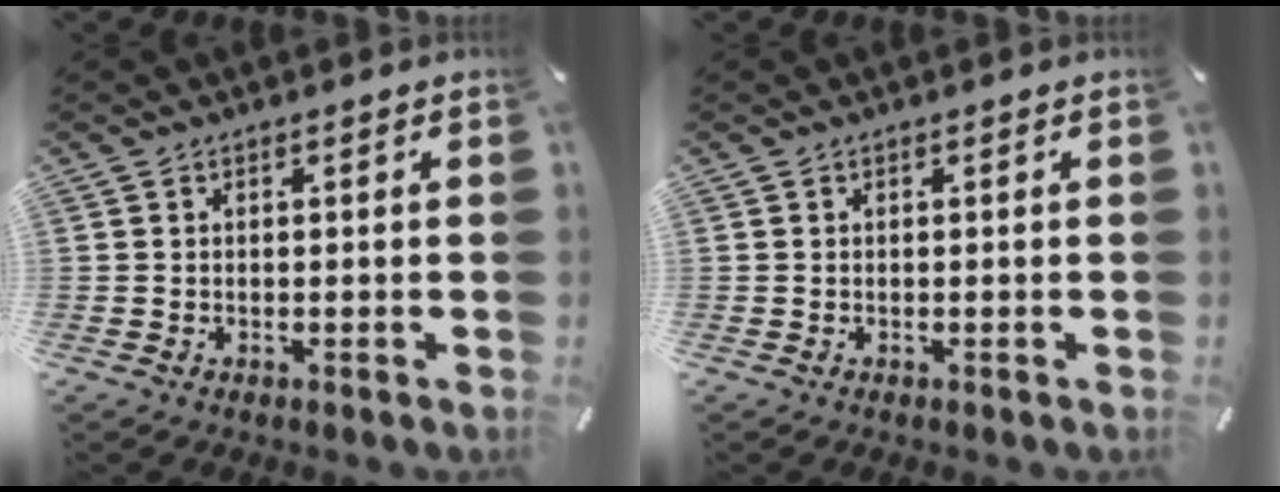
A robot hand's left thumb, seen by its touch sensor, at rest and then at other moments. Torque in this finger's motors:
{"motor_torque": [0.00, 0.00, 0.00, 0.00, 0.00]}